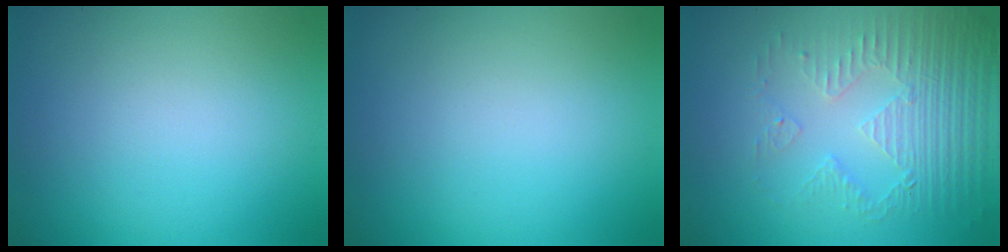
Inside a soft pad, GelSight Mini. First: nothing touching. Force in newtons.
{"total": 0.0}
{"total": 5.2, "press": 3.3, "slide": 3.9}